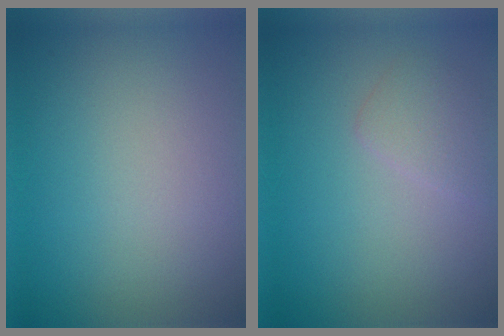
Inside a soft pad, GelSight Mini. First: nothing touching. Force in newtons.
{"total": 1.6, "press": 1.6, "slide": 0.1}